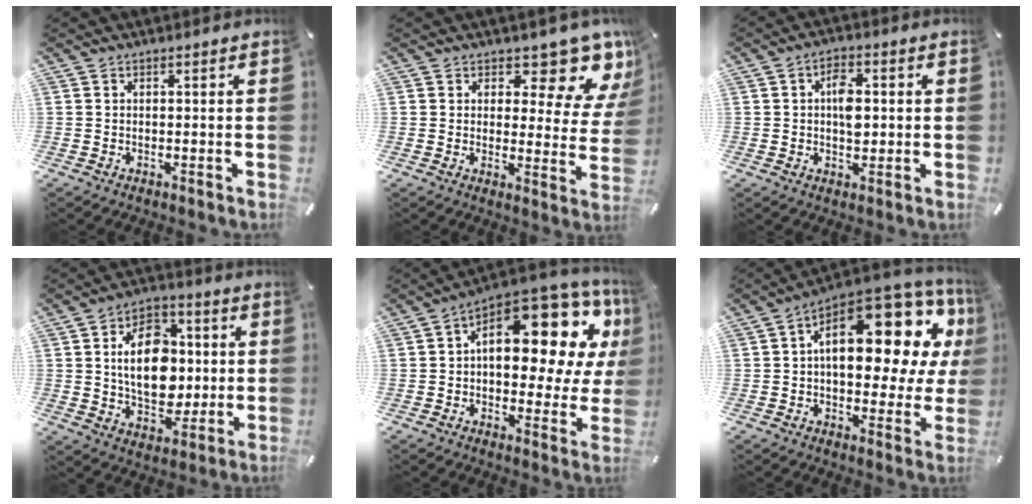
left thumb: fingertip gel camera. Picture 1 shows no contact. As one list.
[{"total": 11.1, "force": [7.9, 4.5, 6.3], "torque": [-0.067, -0.072, 0.132]}, {"total": 6.1, "force": [0.4, 3.7, 4.9], "torque": [-0.070, 0.003, 0.001]}, {"total": 15.4, "force": [0.9, 11.0, 10.8], "torque": [-0.179, 0.010, 0.015]}, {"total": 18.4, "force": [7.1, 10.1, 13.7], "torque": [-0.167, -0.068, 0.111]}, {"total": 20.4, "force": [7.0, 10.8, 15.9], "torque": [-0.208, -0.061, 0.116]}]